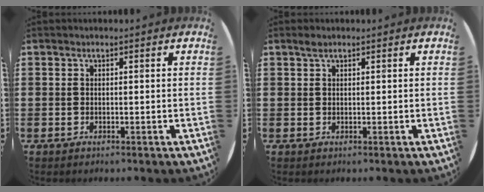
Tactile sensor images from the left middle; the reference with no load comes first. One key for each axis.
{"total": 0.9, "fx": 0.7, "fy": 0.4, "fz": 0.4, "tx": -0.002, "ty": 0.000, "tz": 0.010}